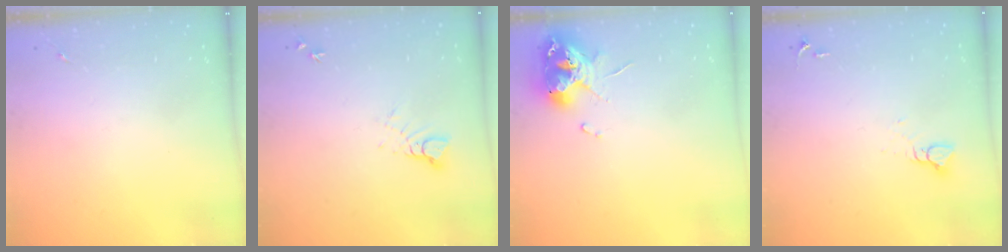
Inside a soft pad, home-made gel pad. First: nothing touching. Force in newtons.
{"total": 4.1, "press": 4.1, "slide": 0.2}
{"total": 11.1, "press": 11.0, "slide": 1.2}
{"total": 3.9, "press": 3.9, "slide": 0.4}